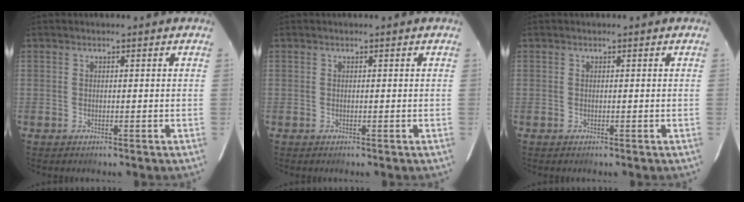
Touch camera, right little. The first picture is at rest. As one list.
[{"total": 0.0}, {"total": 0.0}]